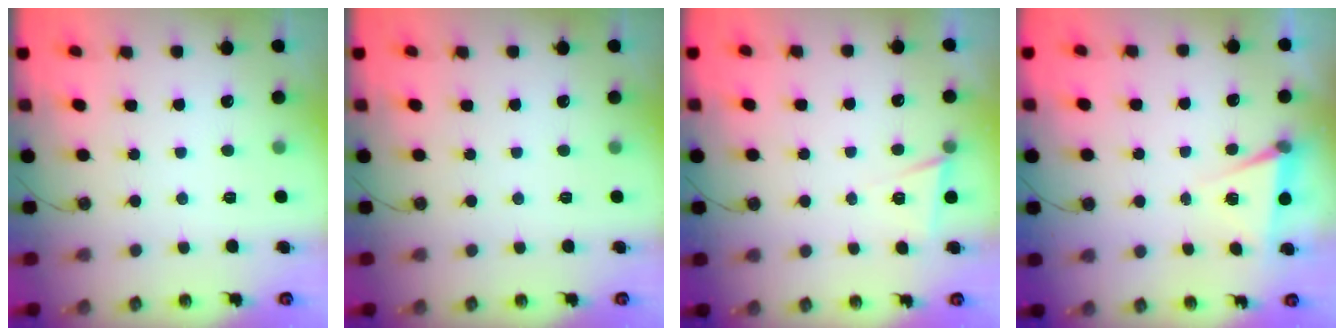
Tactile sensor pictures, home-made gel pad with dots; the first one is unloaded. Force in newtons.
{"total": 0.0}
{"total": 5.0, "press": 3.2, "slide": 3.9}
{"total": 5.1, "press": 2.5, "slide": 4.5}